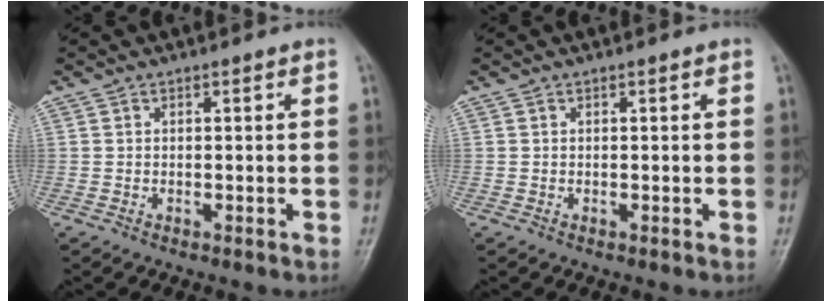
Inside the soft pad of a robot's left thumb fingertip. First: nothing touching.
{"total": 0.0}